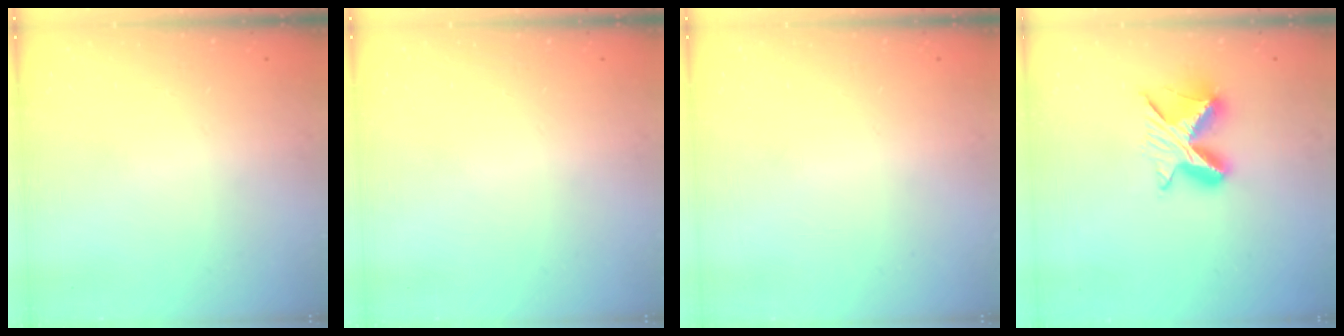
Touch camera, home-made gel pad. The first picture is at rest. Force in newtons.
{"total": 0.0}
{"total": 0.0}
{"total": 9.2, "press": 9.2, "slide": 0.0}